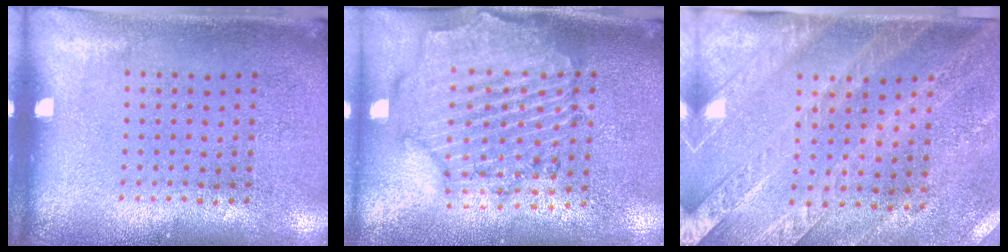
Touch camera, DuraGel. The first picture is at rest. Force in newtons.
{"total": 1.6, "press": 1.6, "slide": 0.3}
{"total": 2.6, "press": 2.4, "slide": 1.2}